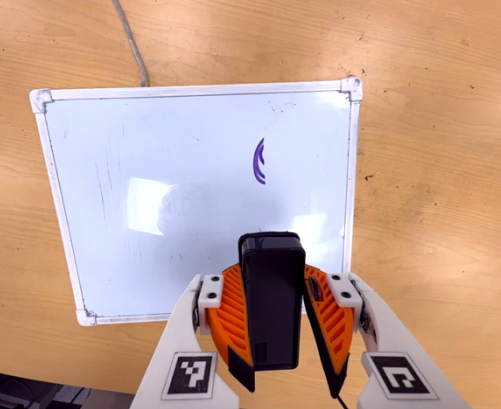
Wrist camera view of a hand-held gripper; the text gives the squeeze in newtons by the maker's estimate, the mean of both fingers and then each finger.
{"total": 8.0, "left": 8.3, "right": 7.8}